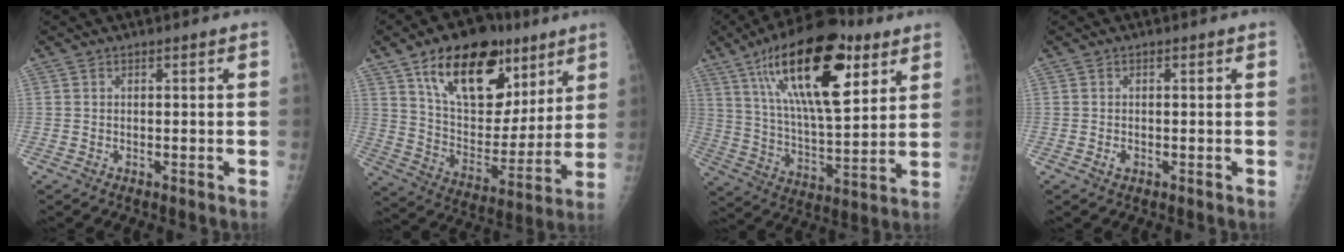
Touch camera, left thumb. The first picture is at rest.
{"total": 22.5, "force": [12.2, 12.9, 13.8], "torque": [-0.171, -0.041, 0.206]}
{"total": 24.7, "force": [11.7, 9.6, 19.5], "torque": [-0.304, -0.033, 0.195]}
{"total": 1.0, "force": [-0.4, 0.7, 0.6], "torque": [-0.009, -0.001, -0.005]}